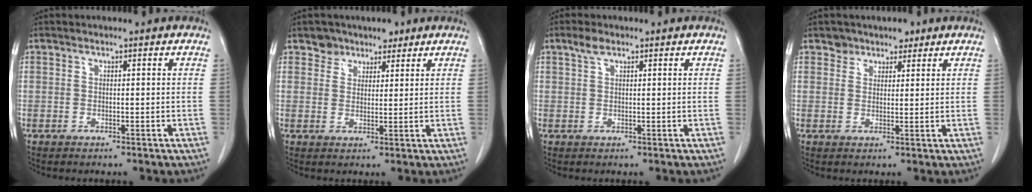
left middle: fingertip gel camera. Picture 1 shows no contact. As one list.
[{"total": 3.8, "force": [2.8, 2.6, 0.0], "torque": [0.010, 0.006, 0.041]}, {"total": 1.8, "force": [1.2, 0.7, 1.1], "torque": [-0.026, 0.007, 0.025]}, {"total": 3.1, "force": [2.3, 2.0, 0.1], "torque": [0.011, 0.002, 0.033]}]